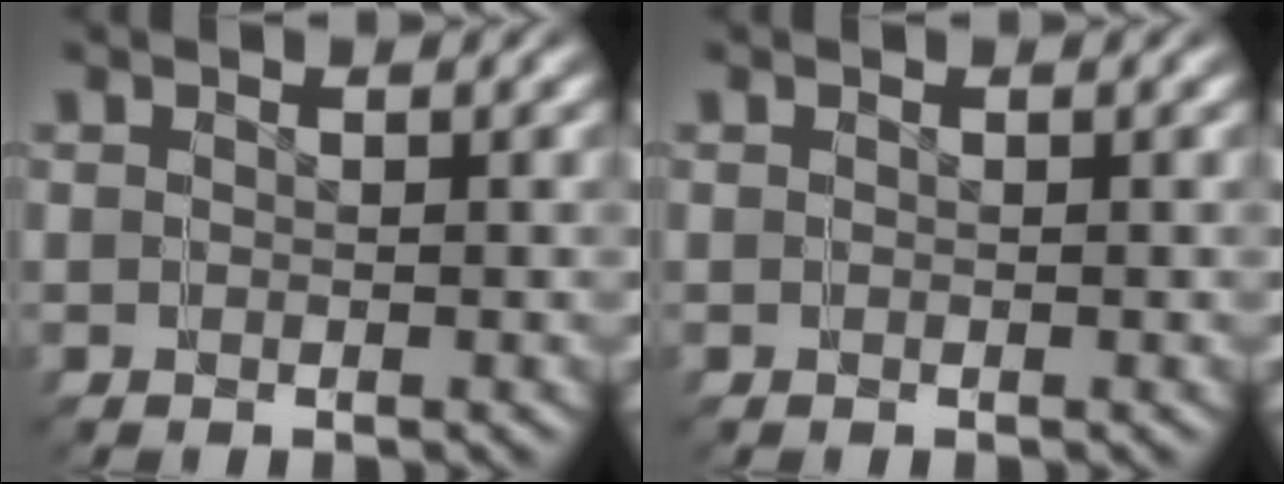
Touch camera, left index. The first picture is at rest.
{"total": 0.0}